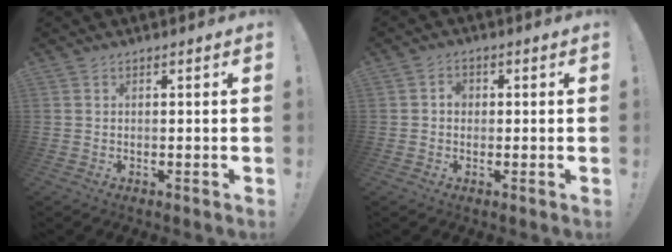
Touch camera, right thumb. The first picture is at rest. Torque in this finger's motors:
{"motor_torque": [-0.12, 0.22, 0.19, -0.09, -0.02]}